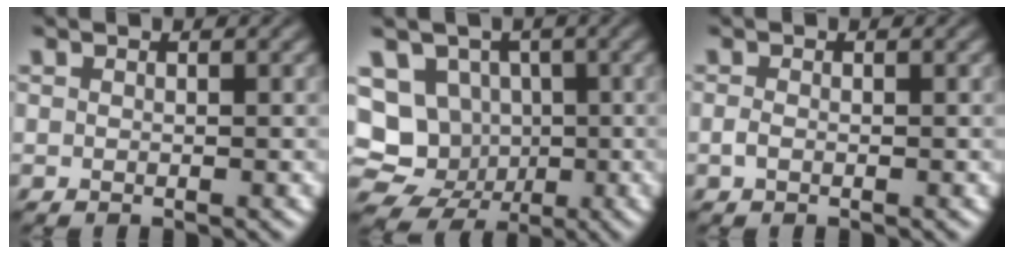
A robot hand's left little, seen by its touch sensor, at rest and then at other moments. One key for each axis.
{"total": 11.1, "fx": -1.8, "fy": 10.3, "fz": 3.7, "tx": -0.088, "ty": 0.012, "tz": -0.043}
{"total": 0.8, "fx": -0.4, "fy": 0.4, "fz": 0.6, "tx": -0.017, "ty": 0.002, "tz": -0.009}